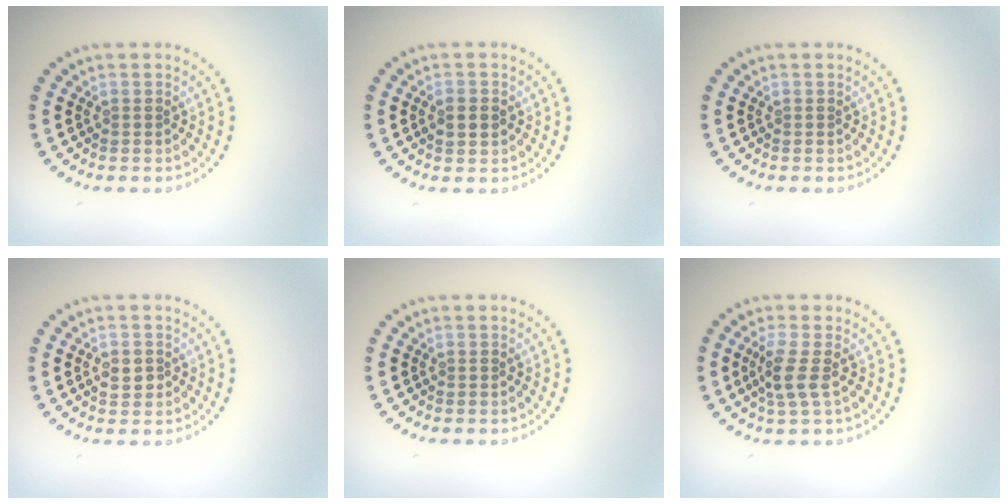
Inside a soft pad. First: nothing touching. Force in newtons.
{"total": 1.8, "press": 1.8, "slide": 0.3}
{"total": 0.0}
{"total": 1.7, "press": 1.7, "slide": 0.1}
{"total": 0.0}
{"total": 2.5, "press": 2.0, "slide": 1.4}